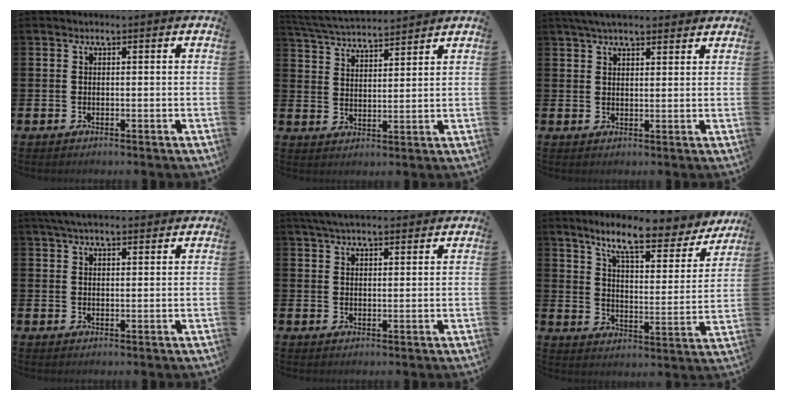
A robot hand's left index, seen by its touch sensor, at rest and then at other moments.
{"total": 4.8, "force": [4.8, 0.4, 0.5], "torque": [-0.027, -0.031, 0.083]}
{"total": 4.3, "force": [3.9, 1.1, 1.6], "torque": [-0.036, -0.007, 0.071]}
{"total": 4.2, "force": [3.7, 0.9, 1.7], "torque": [-0.035, -0.007, 0.068]}
{"total": 4.5, "force": [4.1, 0.9, 1.6], "torque": [-0.035, -0.010, 0.076]}
{"total": 9.5, "force": [8.0, 1.8, 4.7], "torque": [-0.106, -0.049, 0.133]}